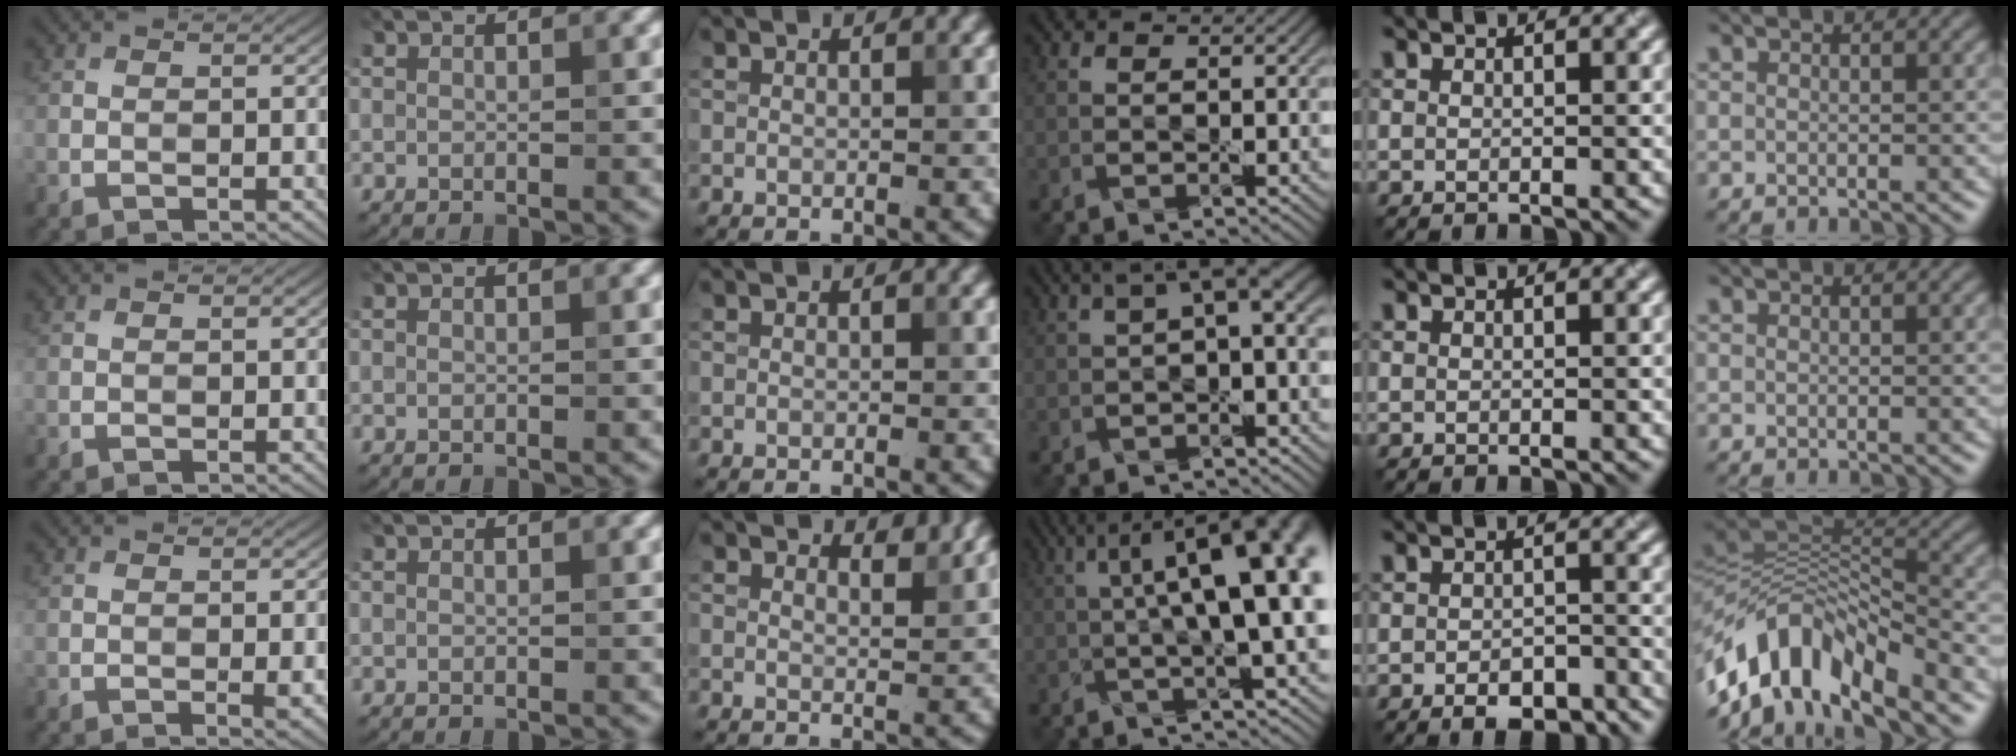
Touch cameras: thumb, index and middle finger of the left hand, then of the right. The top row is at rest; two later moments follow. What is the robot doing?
{"motion": "pour", "object": "sugar"}